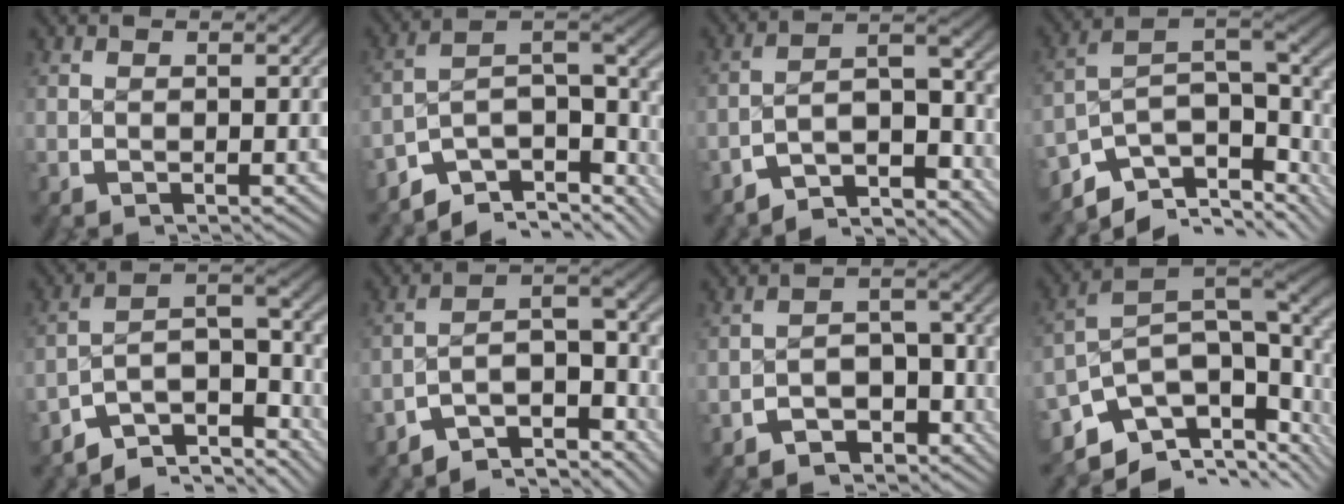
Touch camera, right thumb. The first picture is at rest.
{"total": 12.1, "force": [-5.2, 6.7, 8.6], "torque": [-0.153, -0.021, -0.083]}
{"total": 8.6, "force": [-5.4, 4.3, 5.2], "torque": [-0.088, -0.025, -0.089]}
{"total": 13.5, "force": [-5.8, 7.7, 9.5], "torque": [-0.171, -0.026, -0.085]}
{"total": 10.6, "force": [-5.2, 5.6, 7.3], "torque": [-0.131, -0.023, -0.085]}
{"total": 9.5, "force": [-5.5, 4.9, 6.0], "torque": [-0.107, -0.029, -0.089]}
{"total": 6.9, "force": [-4.5, 4.4, 2.7], "torque": [-0.035, -0.025, -0.070]}
{"total": 16.7, "force": [-3.8, 10.7, 12.2], "torque": [-0.218, -0.017, -0.069]}